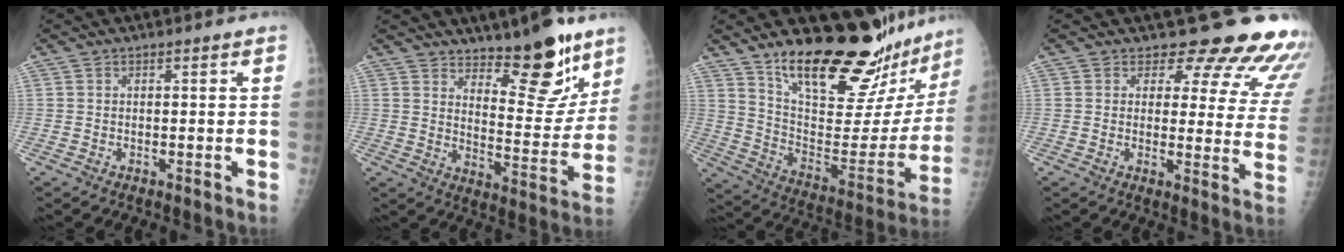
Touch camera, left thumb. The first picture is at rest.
{"total": 14.2, "force": [10.0, 5.3, 8.7], "torque": [-0.071, -0.080, 0.157]}
{"total": 26.6, "force": [21.8, 7.3, 13.4], "torque": [-0.162, -0.139, 0.326]}
{"total": 15.7, "force": [14.3, 5.3, 3.8], "torque": [0.009, -0.117, 0.138]}